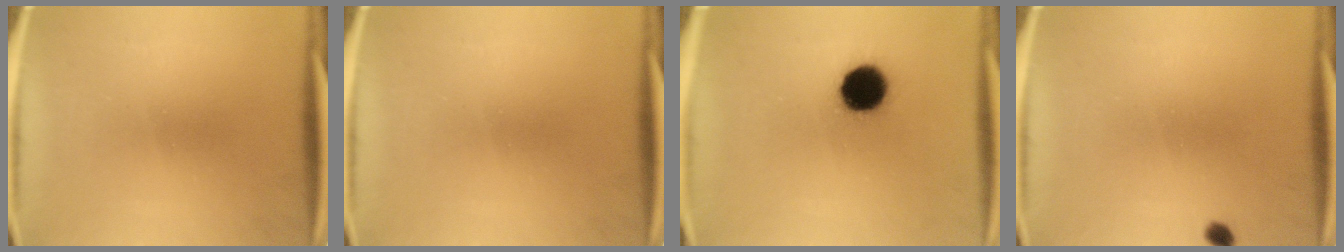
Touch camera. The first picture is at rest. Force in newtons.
{"total": 0.0}
{"total": 11.8}
{"total": 1.3}